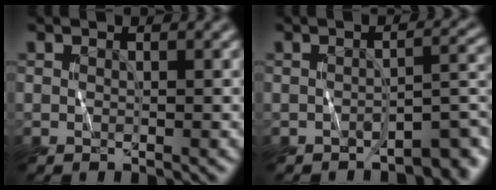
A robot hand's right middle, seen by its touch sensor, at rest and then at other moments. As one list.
[{"total": 3.1, "force": [-2.7, 0.8, 1.2], "torque": [-0.005, 0.005, -0.043]}]